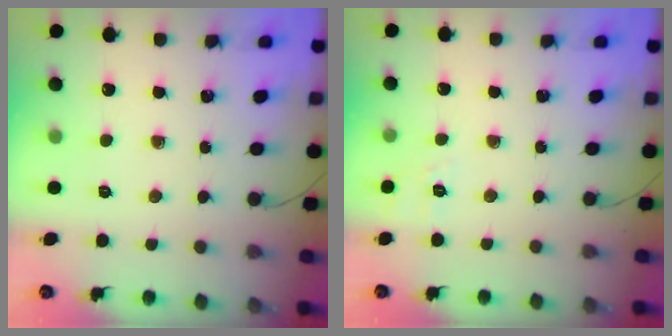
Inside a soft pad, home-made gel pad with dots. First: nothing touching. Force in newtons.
{"total": 7.8, "press": 7.5, "slide": 2.1}